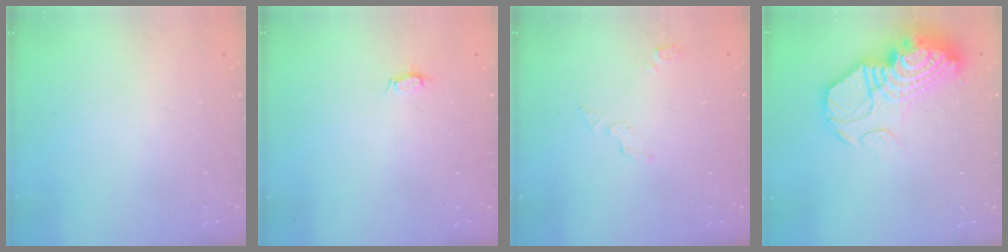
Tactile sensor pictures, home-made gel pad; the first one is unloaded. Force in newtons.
{"total": 2.9, "press": 2.9, "slide": 0.4}
{"total": 4.9, "press": 4.8, "slide": 0.5}
{"total": 20.6, "press": 20.5, "slide": 2.0}